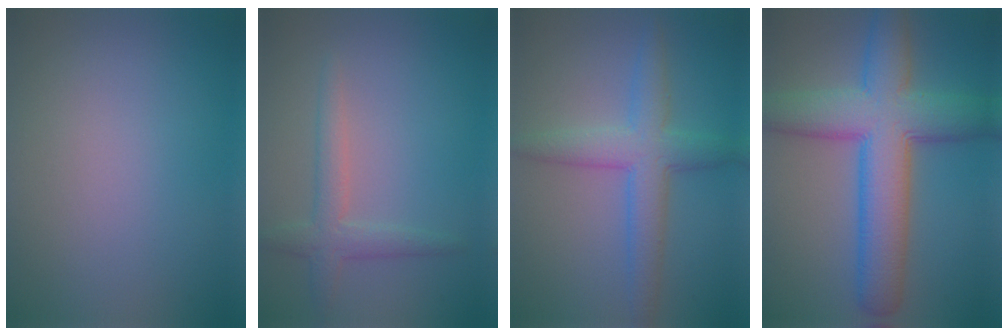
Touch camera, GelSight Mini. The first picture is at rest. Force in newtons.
{"total": 2.5, "press": 2.5, "slide": 0.1}
{"total": 4.5, "press": 4.5, "slide": 0.2}
{"total": 9.9, "press": 9.9, "slide": 0.2}